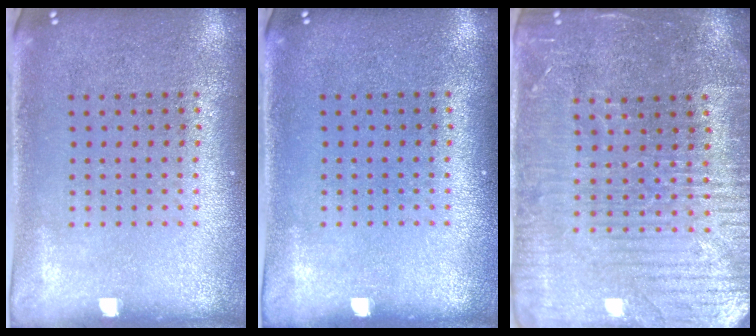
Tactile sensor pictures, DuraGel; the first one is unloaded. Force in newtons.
{"total": 0.0}
{"total": 4.4, "press": 4.1, "slide": 1.5}